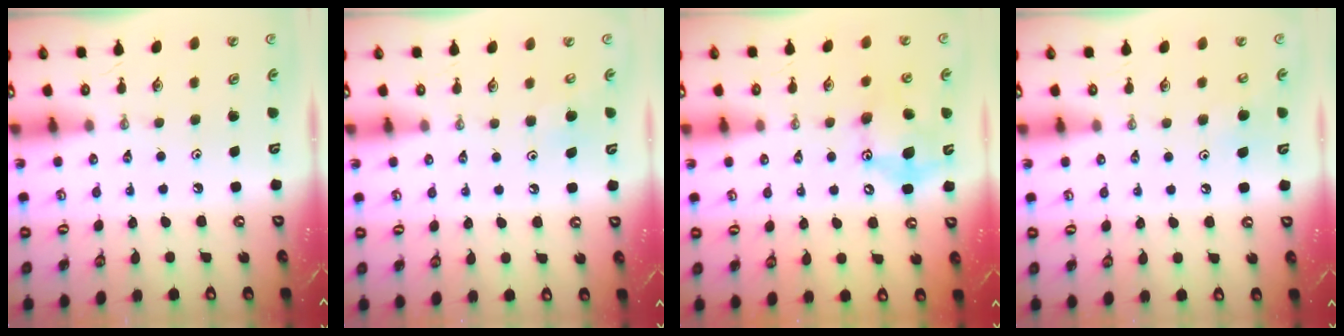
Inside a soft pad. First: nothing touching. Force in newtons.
{"total": 5.5, "press": 5.4, "slide": 0.6}
{"total": 12.0, "press": 12.0, "slide": 0.3}
{"total": 6.5, "press": 6.4, "slide": 0.9}